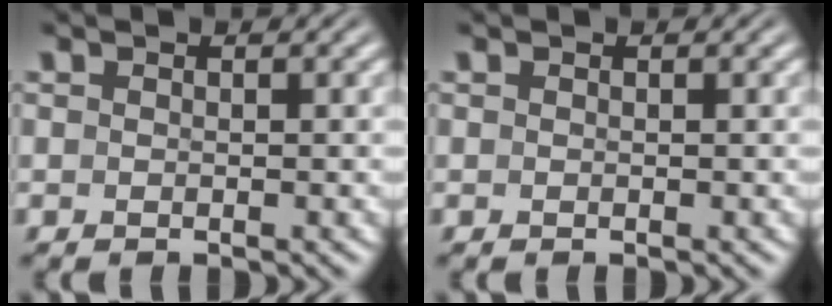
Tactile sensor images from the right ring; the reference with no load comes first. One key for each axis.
{"total": 0.0}